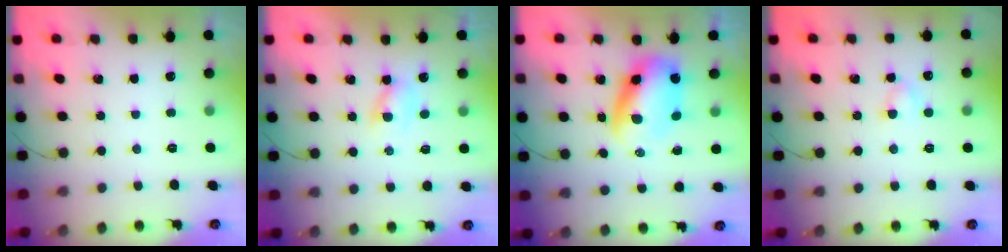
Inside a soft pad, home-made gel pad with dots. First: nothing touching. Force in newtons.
{"total": 2.0, "press": 1.8, "slide": 0.9}
{"total": 7.2, "press": 7.1, "slide": 1.3}
{"total": 2.6, "press": 2.5, "slide": 0.8}